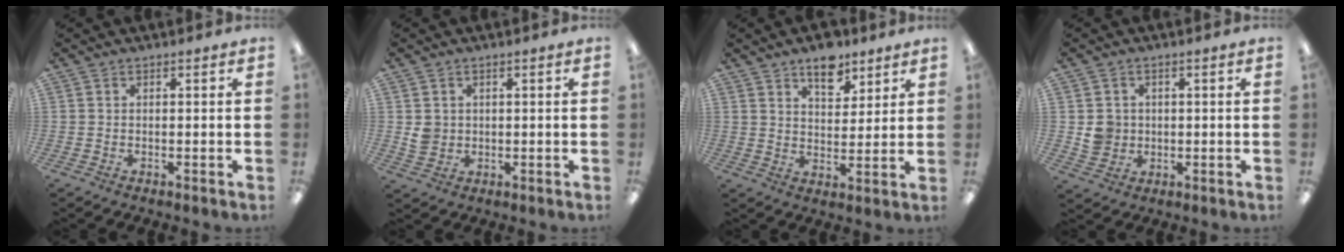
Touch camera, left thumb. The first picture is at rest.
{"total": 3.5, "force": [0.8, 3.1, 1.2], "torque": [-0.019, 0.002, 0.014]}
{"total": 8.9, "force": [6.5, 4.4, 4.2], "torque": [-0.044, -0.035, 0.110]}
{"total": 4.6, "force": [0.5, 4.4, 1.1], "torque": [-0.012, 0.004, 0.009]}